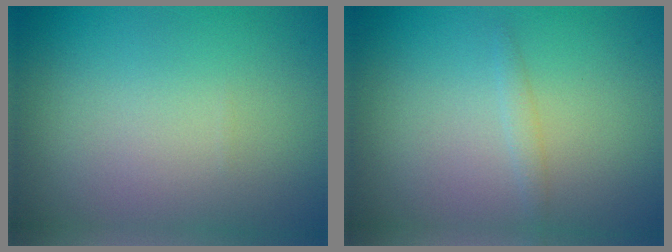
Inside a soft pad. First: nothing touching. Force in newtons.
{"total": 0.9, "press": 0.9, "slide": 0.1}